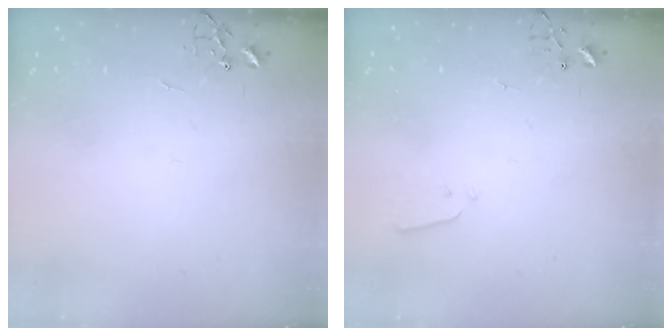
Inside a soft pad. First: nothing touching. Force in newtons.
{"total": 2.2, "press": 2.1, "slide": 0.3}